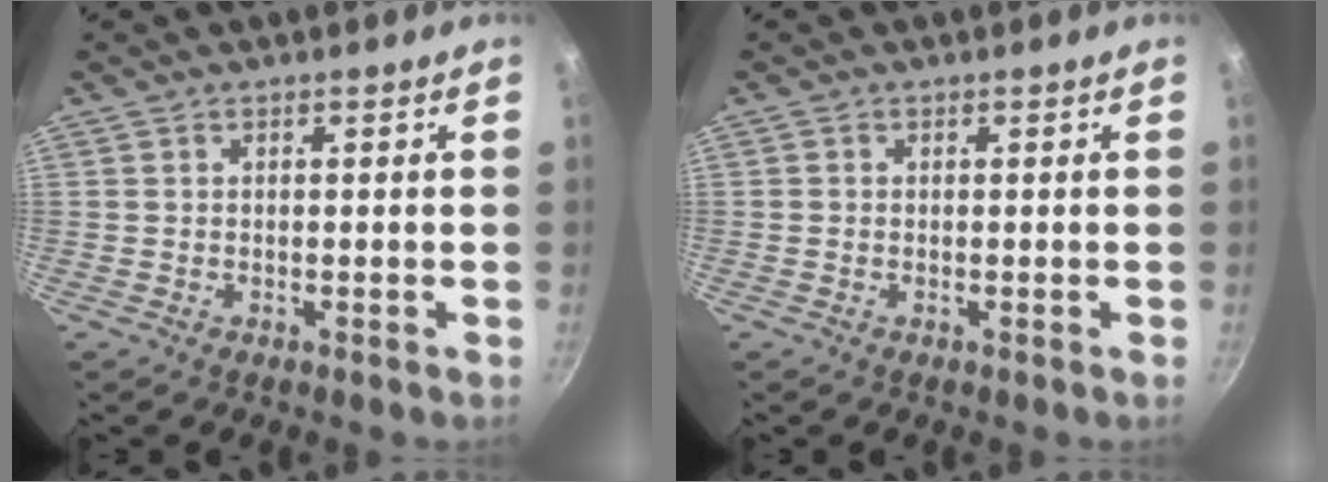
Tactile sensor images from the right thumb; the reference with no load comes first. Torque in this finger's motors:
{"motor_torque": [-0.26, 0.13, -0.06, 0.54, 0.03]}